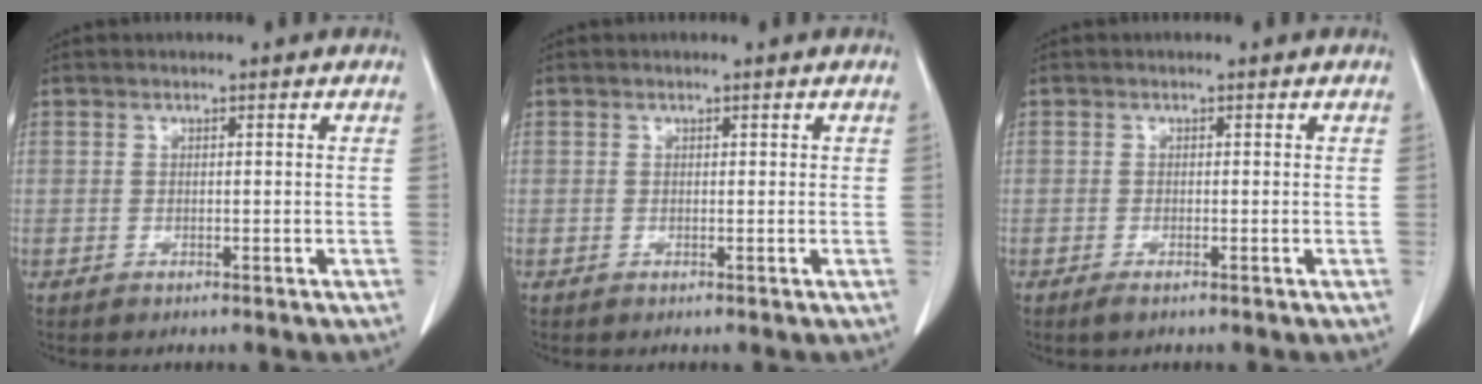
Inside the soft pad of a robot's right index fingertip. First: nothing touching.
{"total": 0.0}
{"total": 1.1, "force": [-0.8, 0.2, 0.8], "torque": [-0.016, -0.003, -0.012]}